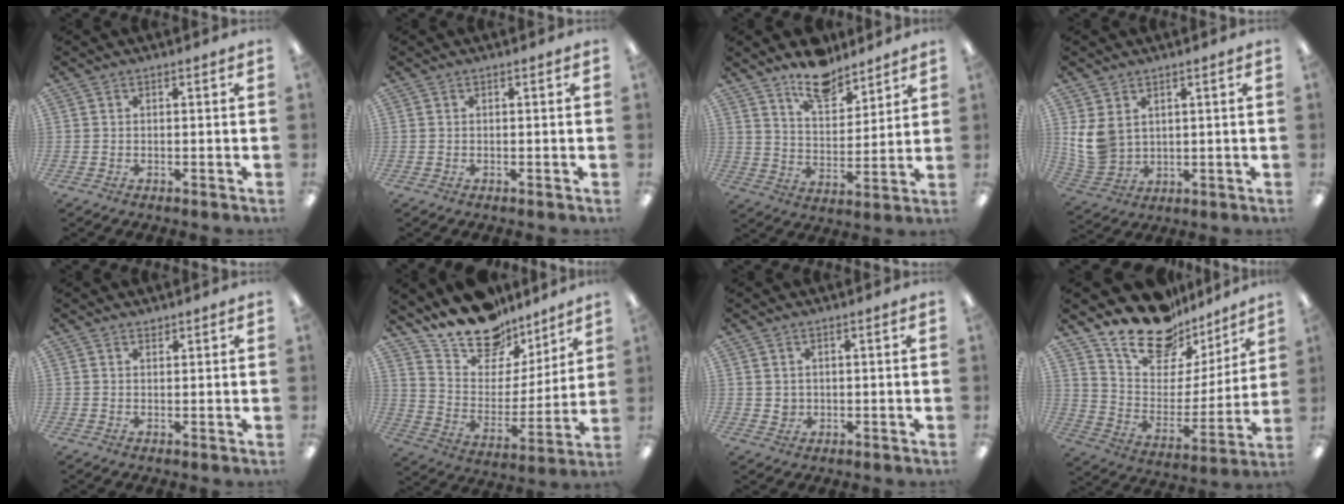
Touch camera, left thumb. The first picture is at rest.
{"total": 0.0}
{"total": 11.4, "force": [9.6, 4.7, 4.1], "torque": [-0.055, -0.063, 0.173]}
{"total": 7.8, "force": [3.1, 5.9, 3.9], "torque": [-0.103, -0.005, 0.064]}
{"total": 1.2, "force": [1.1, 0.3, 0.1], "torque": [-0.002, -0.002, 0.022]}
{"total": 17.3, "force": [15.1, 7.5, 3.8], "torque": [-0.083, -0.128, 0.274]}
{"total": 1.8, "force": [1.1, 1.4, 0.4], "torque": [-0.002, -0.001, 0.017]}
{"total": 18.9, "force": [15.9, 8.5, 5.5], "torque": [-0.110, -0.121, 0.285]}